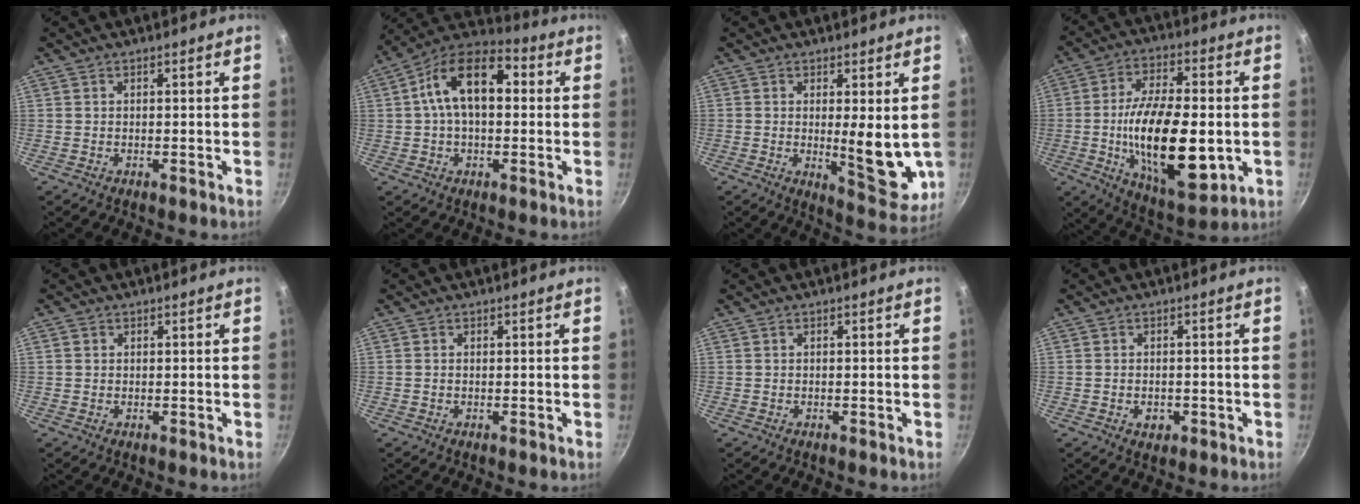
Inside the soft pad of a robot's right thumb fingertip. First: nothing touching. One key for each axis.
{"total": 14.9, "fx": 2.2, "fy": 8.7, "fz": 11.9, "tx": -0.175, "ty": 0.034, "tz": 0.015}
{"total": 9.9, "fx": 0.4, "fy": 3.3, "fz": 9.3, "tx": -0.109, "ty": -0.032, "tz": 0.013}
{"total": 22.1, "fx": -2.9, "fy": 9.9, "fz": 19.5, "tx": -0.322, "ty": 0.000, "tz": -0.042}
{"total": 0.9, "fx": 0.3, "fy": 0.8, "fz": 0.3, "tx": -0.004, "ty": 0.003, "tz": 0.002}
{"total": 0.0}
{"total": 0.0}
{"total": 2.7, "fx": -0.9, "fy": 1.9, "fz": 1.7, "tx": -0.021, "ty": 0.005, "tz": -0.009}